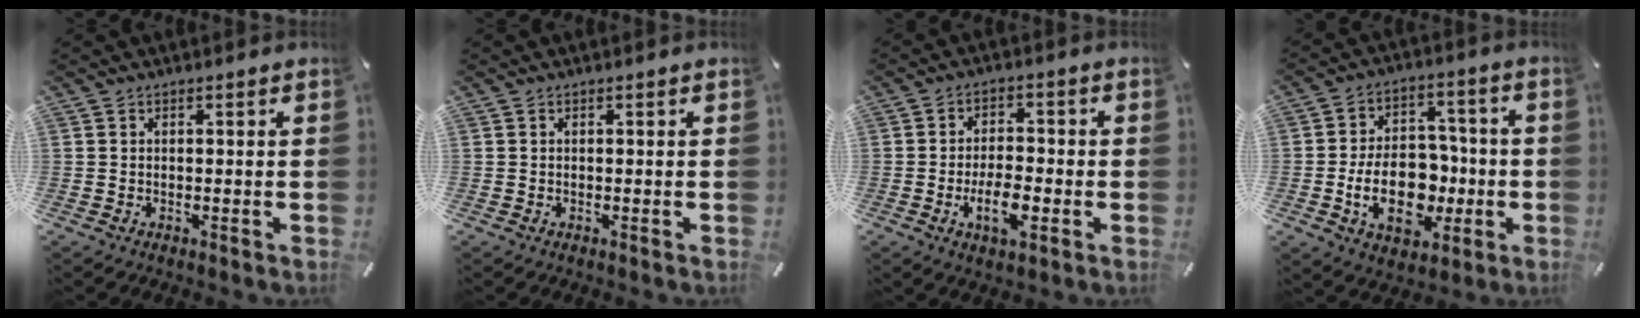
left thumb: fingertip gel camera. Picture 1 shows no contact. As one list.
[{"total": 0.0}, {"total": 7.8, "force": [-2.7, 4.3, 5.9], "torque": [-0.097, 0.002, -0.051]}, {"total": 15.9, "force": [-3.8, 11.0, 10.9], "torque": [-0.192, 0.005, -0.064]}]